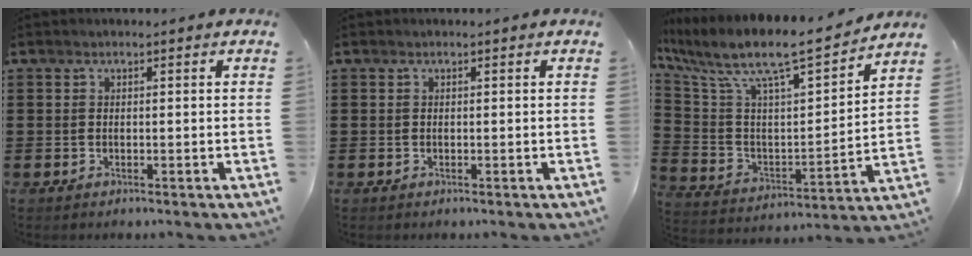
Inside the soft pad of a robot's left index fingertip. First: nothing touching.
{"total": 0.0}
{"total": 9.0, "force": [7.2, 1.5, 5.2], "torque": [-0.134, -0.058, 0.114]}